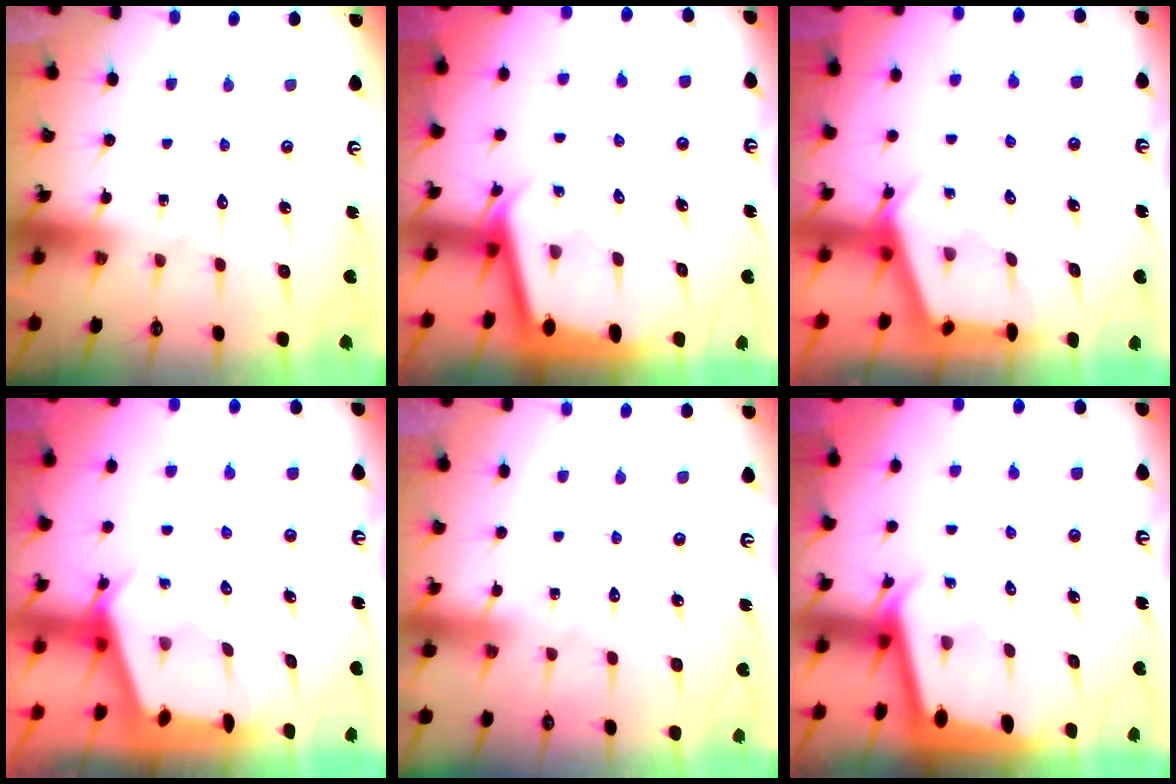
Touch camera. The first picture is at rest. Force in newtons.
{"total": 2.4, "press": 2.4, "slide": 0.1}
{"total": 2.7, "press": 2.7, "slide": 0.3}
{"total": 3.5, "press": 3.5, "slide": 0.2}
{"total": 2.5, "press": 2.4, "slide": 0.4}
{"total": 2.0, "press": 2.0, "slide": 0.1}